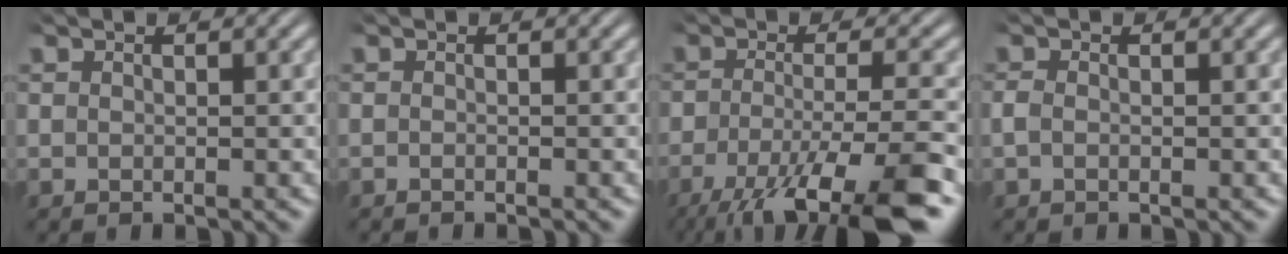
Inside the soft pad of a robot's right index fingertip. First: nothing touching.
{"total": 0.8, "force": [-0.7, -0.2, 0.1], "torque": [-0.003, -0.004, -0.012]}
{"total": 9.9, "force": [-5.1, 4.0, 7.5], "torque": [-0.135, -0.040, -0.061]}
{"total": 0.7, "force": [-0.3, 0.2, 0.5], "torque": [-0.017, -0.004, -0.003]}